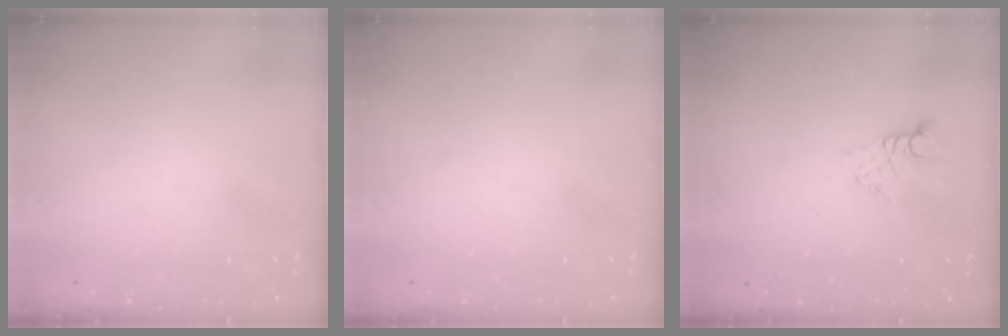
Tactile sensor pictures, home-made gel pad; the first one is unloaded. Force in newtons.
{"total": 0.0}
{"total": 2.3, "press": 2.3, "slide": 0.2}